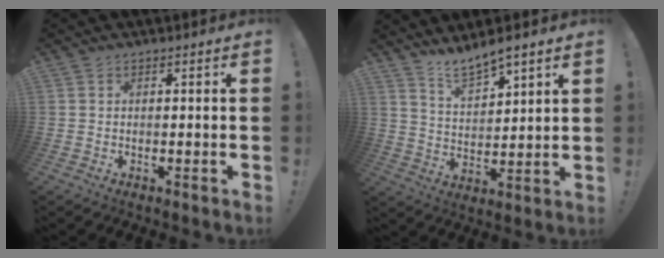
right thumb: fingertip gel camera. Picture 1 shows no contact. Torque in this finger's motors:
{"motor_torque": [-0.63, 0.79, 0.28, 0.77, 0.18]}